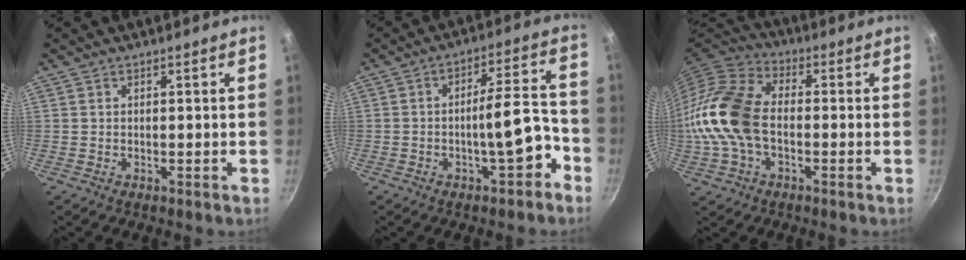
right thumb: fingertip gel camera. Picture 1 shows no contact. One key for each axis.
{"total": 10.6, "fx": -5.4, "fy": 4.1, "fz": 8.1, "tx": -0.057, "ty": 0.075, "tz": -0.066}
{"total": 15.4, "fx": -1.6, "fy": 9.9, "fz": 11.7, "tx": -0.217, "ty": 0.031, "tz": -0.047}